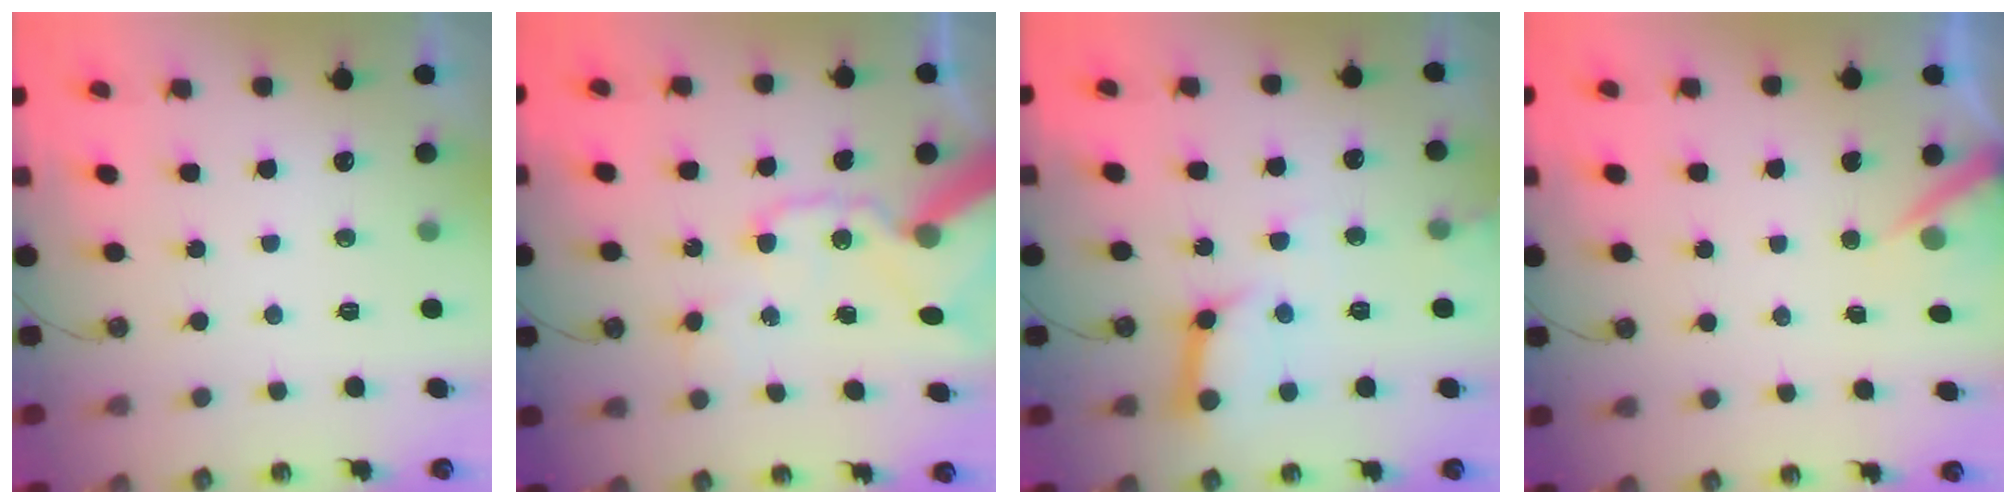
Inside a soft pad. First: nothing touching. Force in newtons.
{"total": 17.7, "press": 17.5, "slide": 2.6}
{"total": 10.6, "press": 10.5, "slide": 1.4}
{"total": 4.1, "press": 4.1, "slide": 0.4}